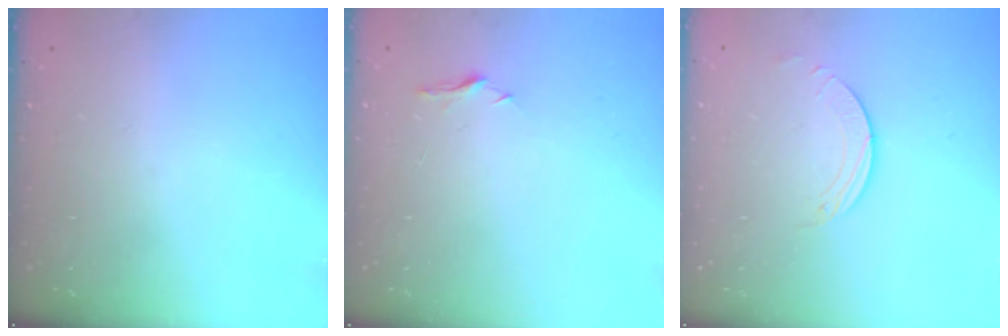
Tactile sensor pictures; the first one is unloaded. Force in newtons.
{"total": 5.0, "press": 5.0, "slide": 0.6}
{"total": 2.0, "press": 2.0, "slide": 0.2}